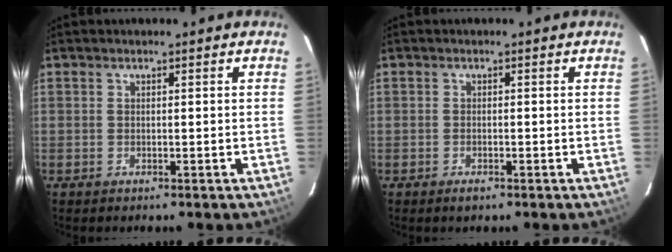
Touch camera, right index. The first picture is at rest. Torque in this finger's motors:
{"motor_torque": [0.31, -0.05, 0.06, 0.02]}